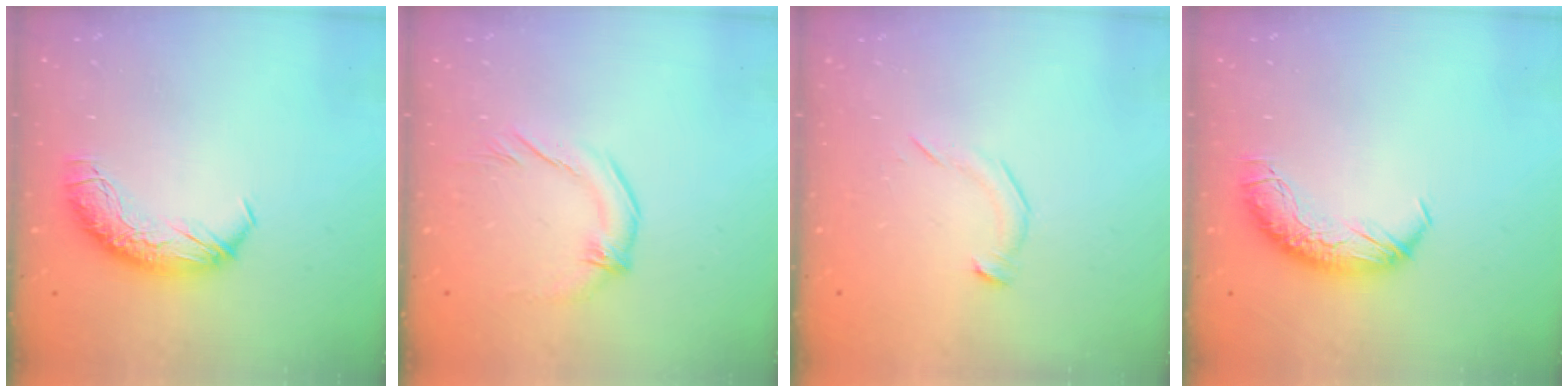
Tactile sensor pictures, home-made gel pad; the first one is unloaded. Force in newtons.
{"total": 1.1, "press": 0.9, "slide": 0.7}
{"total": 5.6, "press": 5.6, "slide": 0.3}
{"total": 0.0}